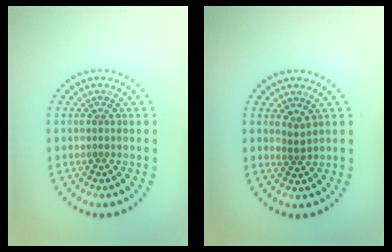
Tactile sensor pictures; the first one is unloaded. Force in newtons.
{"total": 1.1, "press": 0.8, "slide": 0.8}